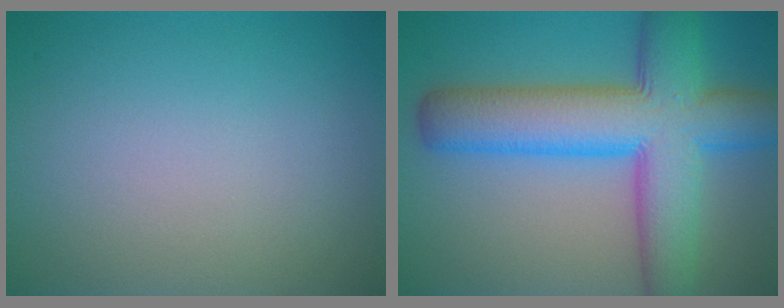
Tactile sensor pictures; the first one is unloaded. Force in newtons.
{"total": 11.2, "press": 11.2, "slide": 0.2}